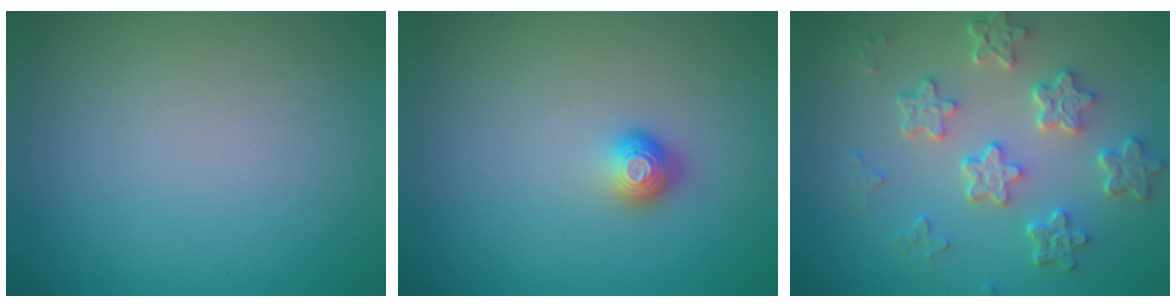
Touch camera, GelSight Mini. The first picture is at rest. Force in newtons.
{"total": 1.7, "press": 1.3, "slide": 1.2}
{"total": 5.6, "press": 4.3, "slide": 3.6}